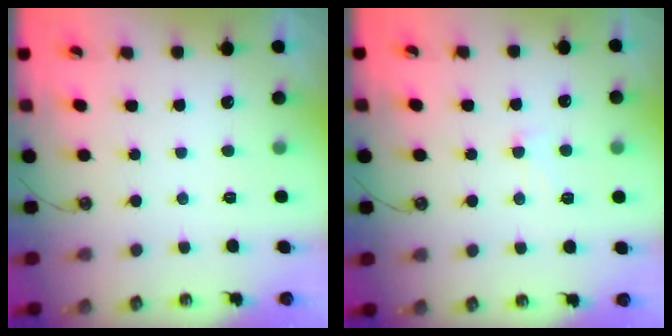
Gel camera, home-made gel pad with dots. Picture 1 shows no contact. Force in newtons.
{"total": 0.6, "press": 0.4, "slide": 0.5}